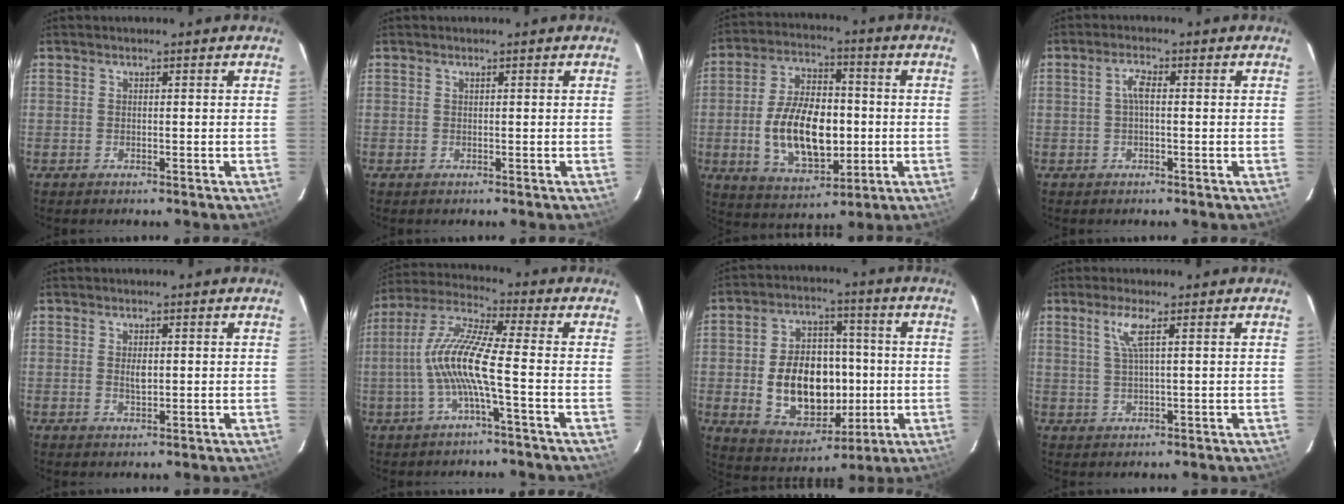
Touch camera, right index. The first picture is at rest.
{"total": 0.0}
{"total": 16.1, "force": [-2.1, 8.8, 13.3], "torque": [-0.260, 0.008, -0.024]}
{"total": 2.3, "force": [0.0, 0.7, 2.2], "torque": [-0.047, 0.008, 0.001]}
{"total": 2.1, "force": [0.2, 1.2, 1.8], "torque": [-0.030, 0.000, 0.005]}
{"total": 10.8, "force": [-2.2, 0.3, 10.5], "torque": [-0.218, 0.008, -0.044]}
{"total": 16.5, "force": [-1.7, 11.4, 11.9], "torque": [-0.235, 0.019, -0.001]}
{"total": 3.8, "force": [1.7, 0.0, 3.4], "torque": [-0.072, 0.000, 0.037]}